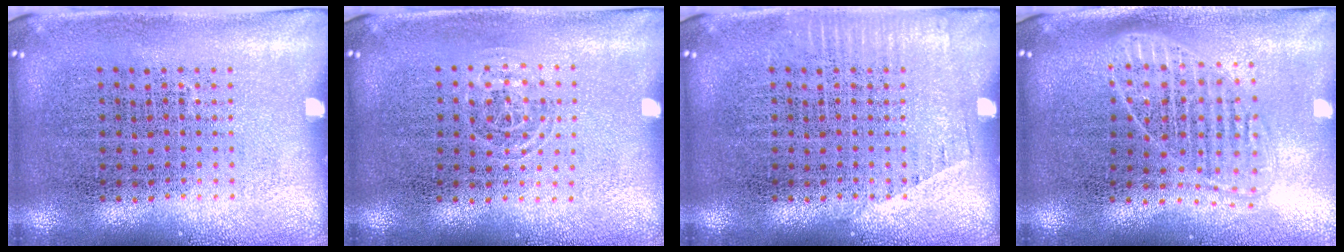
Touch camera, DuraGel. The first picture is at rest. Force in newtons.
{"total": 0.7, "press": 0.5, "slide": 0.6}
{"total": 0.9, "press": 0.8, "slide": 0.2}
{"total": 1.7, "press": 1.4, "slide": 1.0}